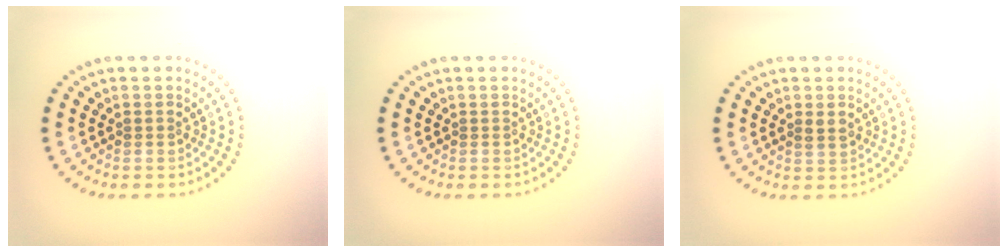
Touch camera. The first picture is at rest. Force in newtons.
{"total": 0.0}
{"total": 1.2, "press": 1.1, "slide": 0.4}